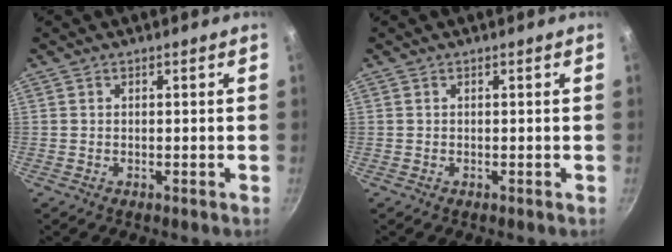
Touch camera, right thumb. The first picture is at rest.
{"total": 0.0}